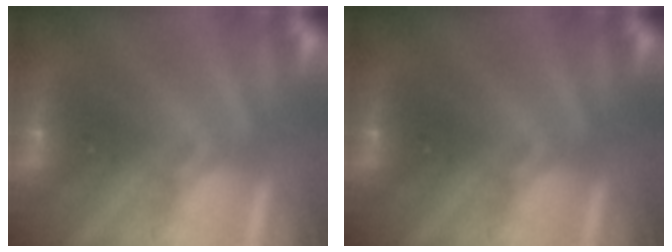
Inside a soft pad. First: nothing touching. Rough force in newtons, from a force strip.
{"total": 0.0}